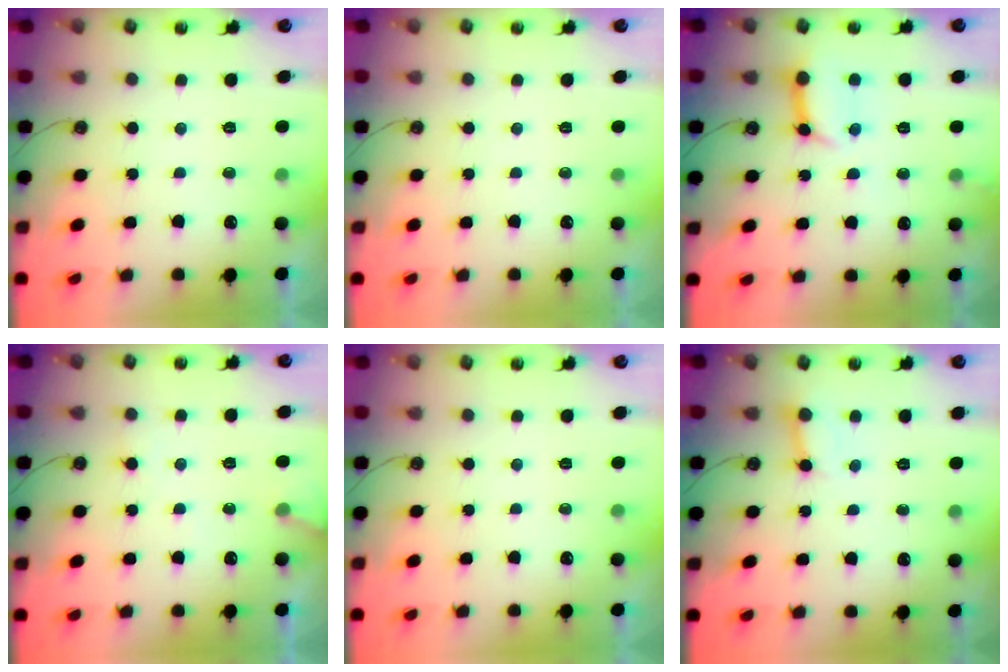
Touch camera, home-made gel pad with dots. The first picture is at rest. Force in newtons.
{"total": 0.0}
{"total": 11.1, "press": 11.0, "slide": 1.0}
{"total": 7.4, "press": 7.3, "slide": 0.4}
{"total": 0.0}
{"total": 3.4, "press": 3.4, "slide": 0.5}